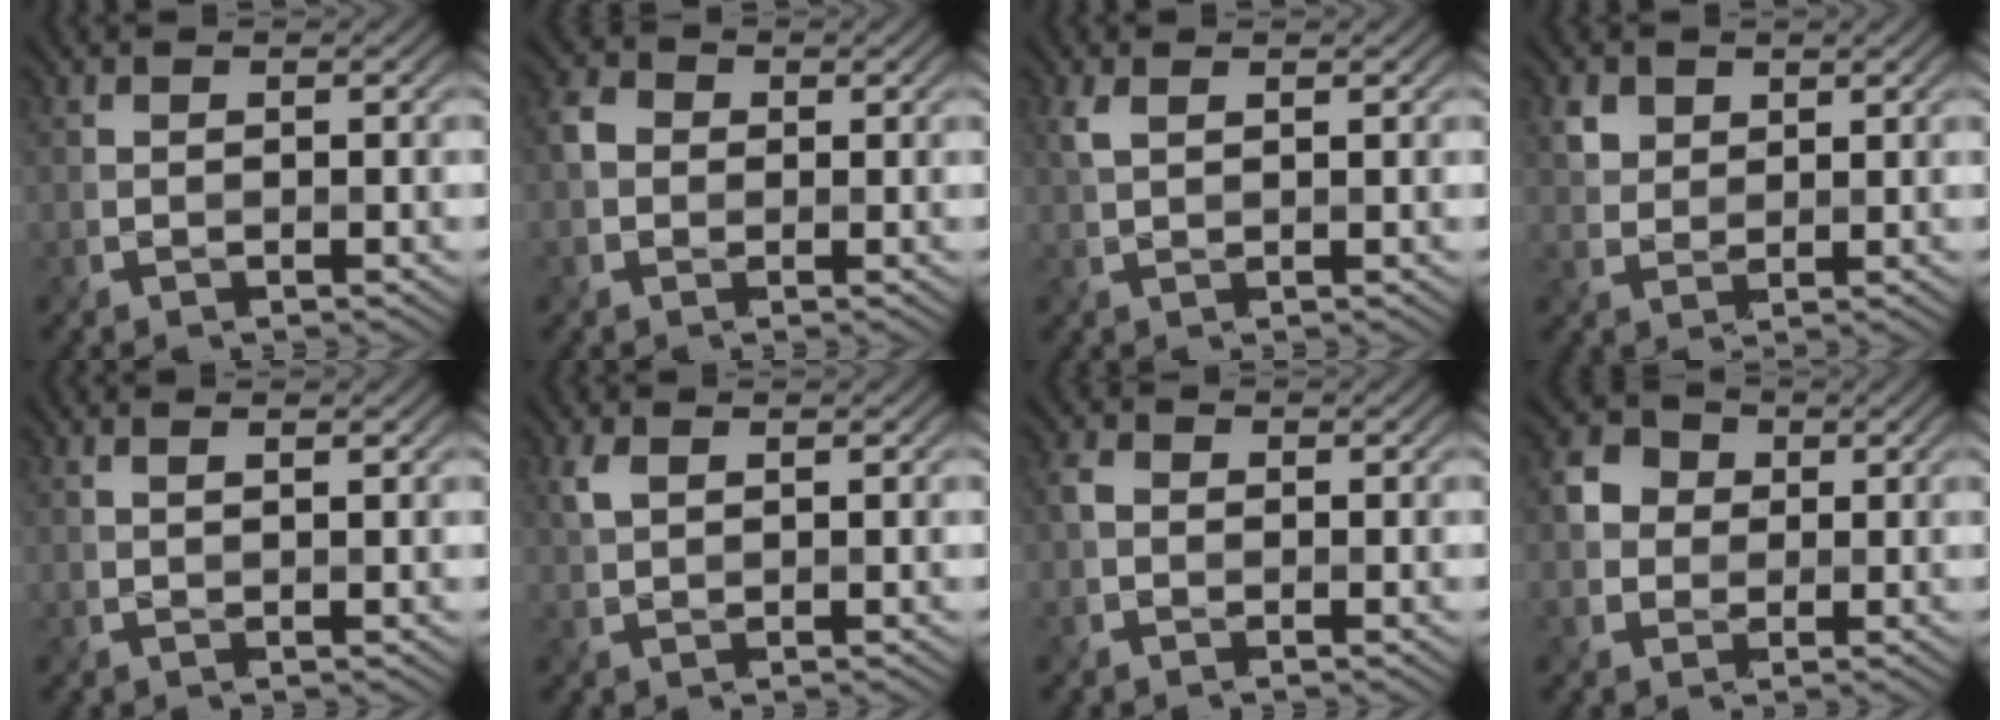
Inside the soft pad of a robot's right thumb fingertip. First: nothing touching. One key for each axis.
{"total": 2.9, "fx": -0.1, "fy": 2.6, "fz": 1.3, "tx": -0.035, "ty": 0.001, "tz": -0.007}
{"total": 1.8, "fx": 0.9, "fy": 0.6, "fz": 1.4, "tx": -0.037, "ty": 0.003, "tz": 0.021}
{"total": 2.8, "fx": 1.7, "fy": 2.0, "fz": 0.9, "tx": -0.028, "ty": 0.001, "tz": 0.041}
{"total": 1.7, "fx": 1.1, "fy": 0.5, "fz": 1.2, "tx": -0.012, "ty": -0.002, "tz": 0.010}
{"total": 1.9, "fx": 1.0, "fy": 0.9, "fz": 1.4, "tx": -0.042, "ty": 0.002, "tz": 0.023}
{"total": 2.2, "fx": -0.2, "fy": 1.8, "fz": 1.2, "tx": -0.030, "ty": -0.001, "tz": -0.009}
{"total": 4.1, "fx": 0.5, "fy": 3.7, "fz": 1.6, "tx": -0.043, "ty": 0.006, "tz": 0.004}